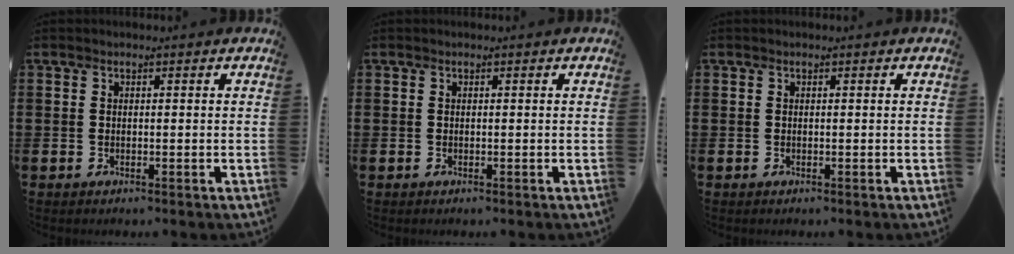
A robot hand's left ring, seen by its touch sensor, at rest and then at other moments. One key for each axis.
{"total": 0.0}
{"total": 0.0}